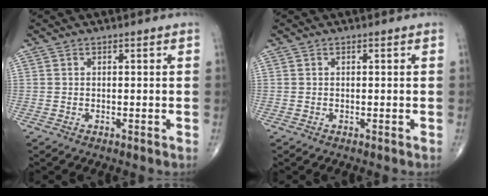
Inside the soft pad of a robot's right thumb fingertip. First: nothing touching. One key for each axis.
{"total": 0.0}